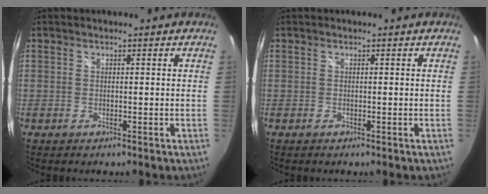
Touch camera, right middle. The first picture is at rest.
{"total": 0.0}